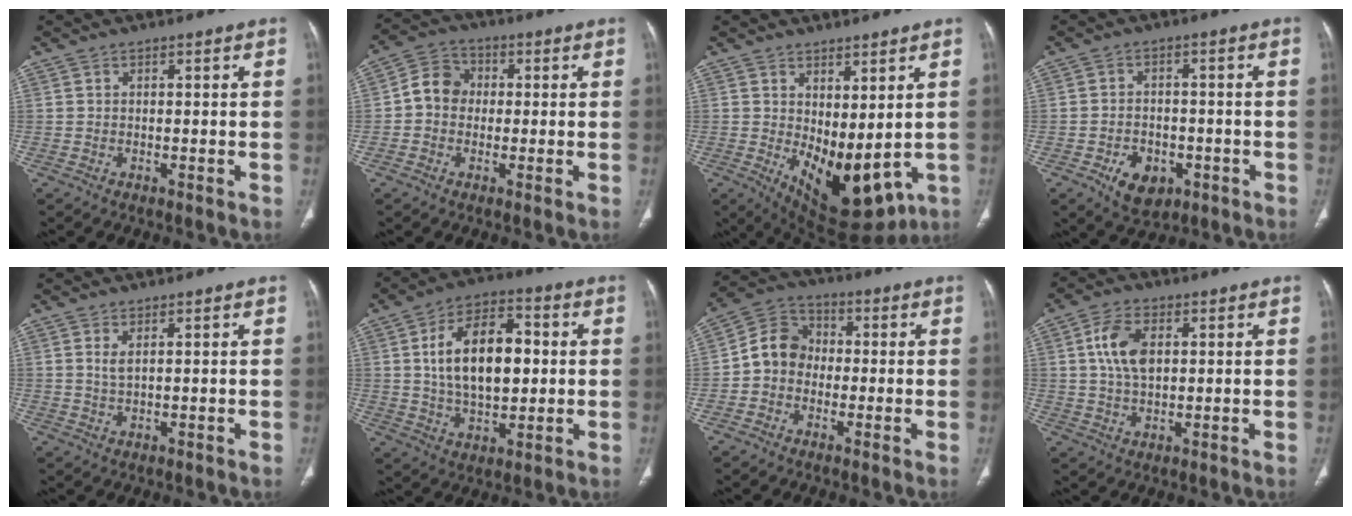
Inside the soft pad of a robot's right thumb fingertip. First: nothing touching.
{"total": 6.7, "force": [-0.2, 5.9, 3.2], "torque": [-0.038, 0.021, -0.017]}
{"total": 13.0, "force": [0.1, 6.7, 11.2], "torque": [-0.152, -0.023, 0.032]}
{"total": 7.5, "force": [-3.2, 5.3, 4.2], "torque": [-0.049, 0.020, -0.041]}
{"total": 1.8, "force": [0.7, 0.6, 1.5], "torque": [-0.036, -0.004, 0.021]}
{"total": 16.0, "force": [2.0, 9.2, 13.0], "torque": [-0.195, 0.011, 0.033]}
{"total": 8.2, "force": [-1.2, 7.1, 3.9], "torque": [-0.051, 0.033, -0.039]}
{"total": 8.0, "force": [1.8, 4.7, 6.2], "torque": [-0.119, 0.000, 0.034]}